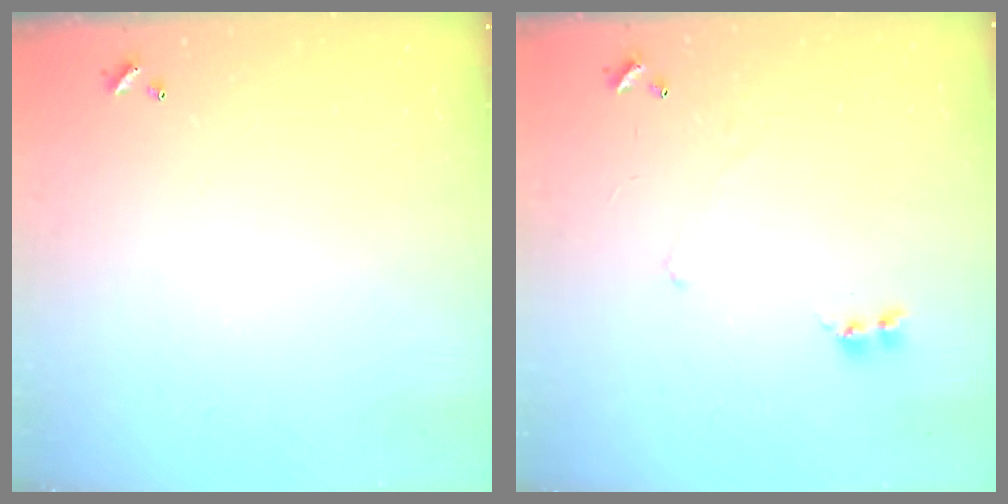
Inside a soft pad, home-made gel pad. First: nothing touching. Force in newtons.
{"total": 0.7, "press": 0.4, "slide": 0.5}